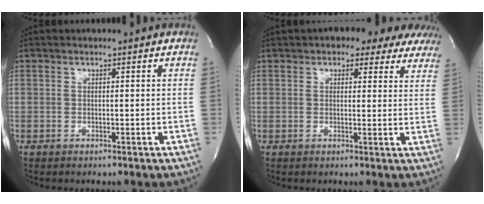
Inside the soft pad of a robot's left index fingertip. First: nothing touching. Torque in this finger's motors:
{"motor_torque": [0.22, -0.56, 0.53, 0.12]}